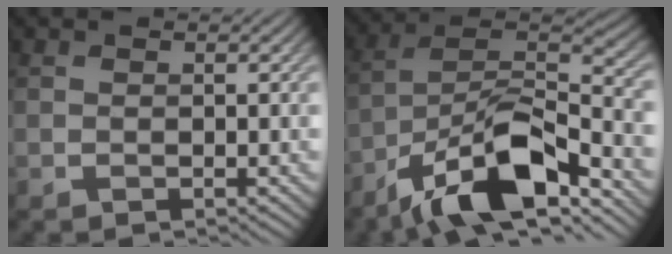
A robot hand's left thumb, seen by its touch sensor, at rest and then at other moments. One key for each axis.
{"total": 14.6, "fx": -9.4, "fy": 4.7, "fz": 10.1, "tx": -0.182, "ty": 0.003, "tz": -0.190}